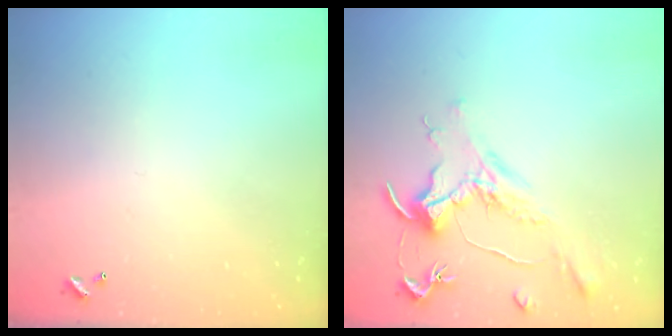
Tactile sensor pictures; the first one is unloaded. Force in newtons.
{"total": 1.5, "press": 1.2, "slide": 0.9}